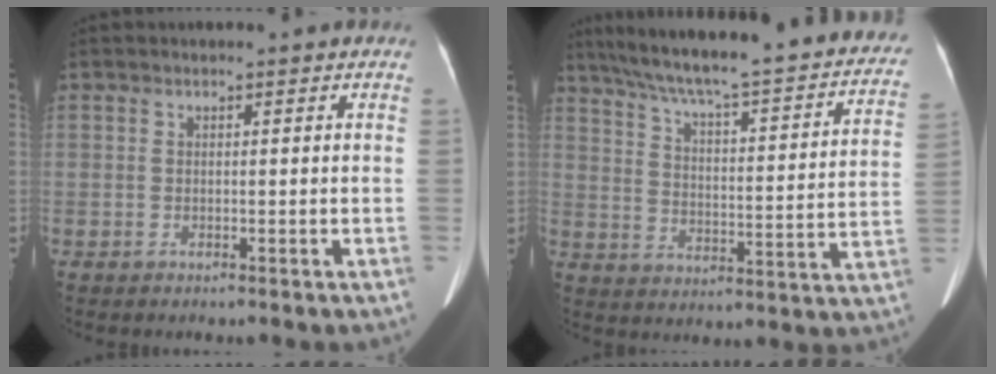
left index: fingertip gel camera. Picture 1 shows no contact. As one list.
[{"total": 31.7, "force": [26.0, 4.7, 17.4], "torque": [-0.262, -0.024, 0.328]}]